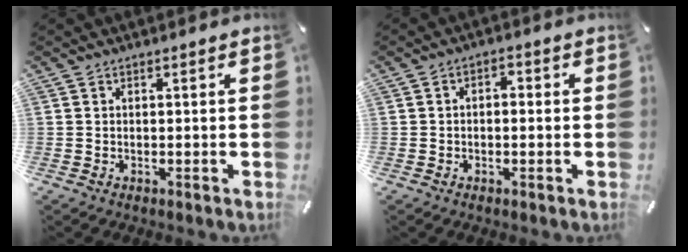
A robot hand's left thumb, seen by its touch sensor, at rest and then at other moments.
{"total": 2.3, "force": [-1.2, 1.5, 1.3], "torque": [-0.023, 0.011, -0.024]}